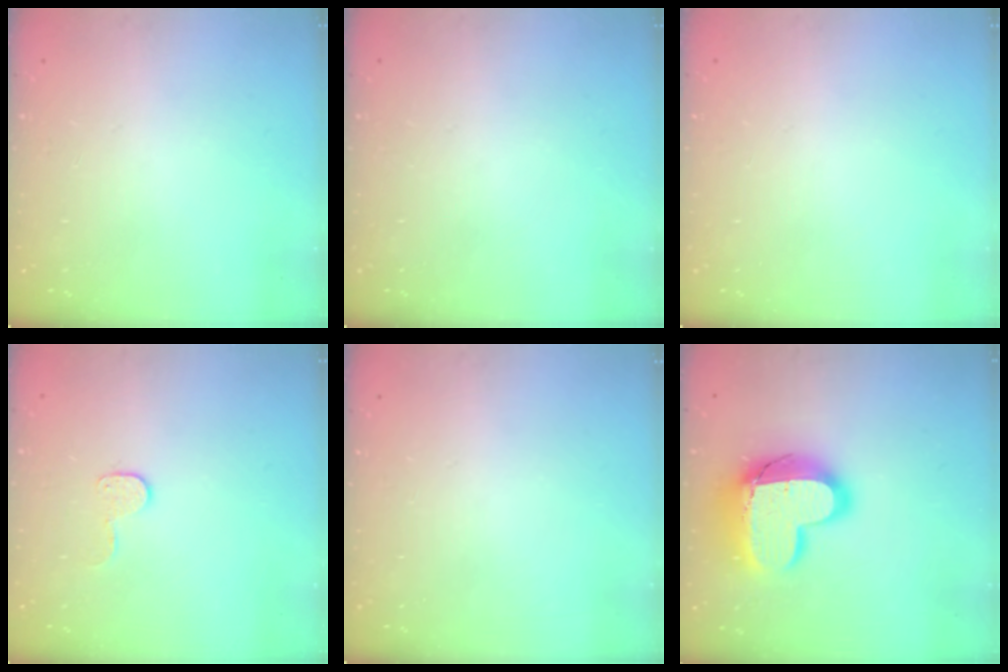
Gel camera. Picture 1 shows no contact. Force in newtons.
{"total": 0.0}
{"total": 0.0}
{"total": 6.4, "press": 6.4, "slide": 0.4}
{"total": 0.0}
{"total": 18.5, "press": 18.5, "slide": 1.2}